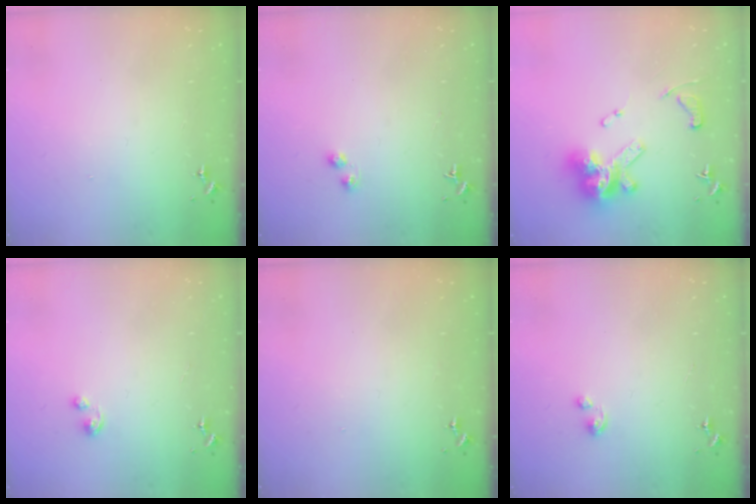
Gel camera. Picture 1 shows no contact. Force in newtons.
{"total": 2.2, "press": 2.2, "slide": 0.2}
{"total": 17.3, "press": 17.2, "slide": 1.6}
{"total": 2.5, "press": 2.5, "slide": 0.2}
{"total": 0.0}
{"total": 2.3, "press": 2.3, "slide": 0.2}